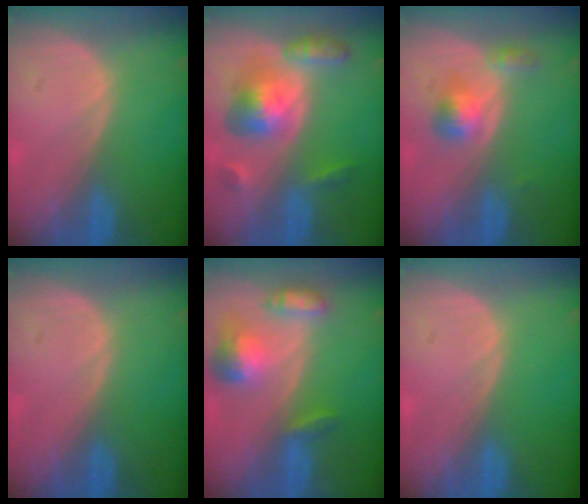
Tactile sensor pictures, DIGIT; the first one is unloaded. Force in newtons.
{"total": 7.8, "press": 7.8, "slide": 0.5}
{"total": 3.9, "press": 3.7, "slide": 1.4}
{"total": 0.0}
{"total": 7.0, "press": 6.5, "slide": 2.6}
{"total": 0.0}